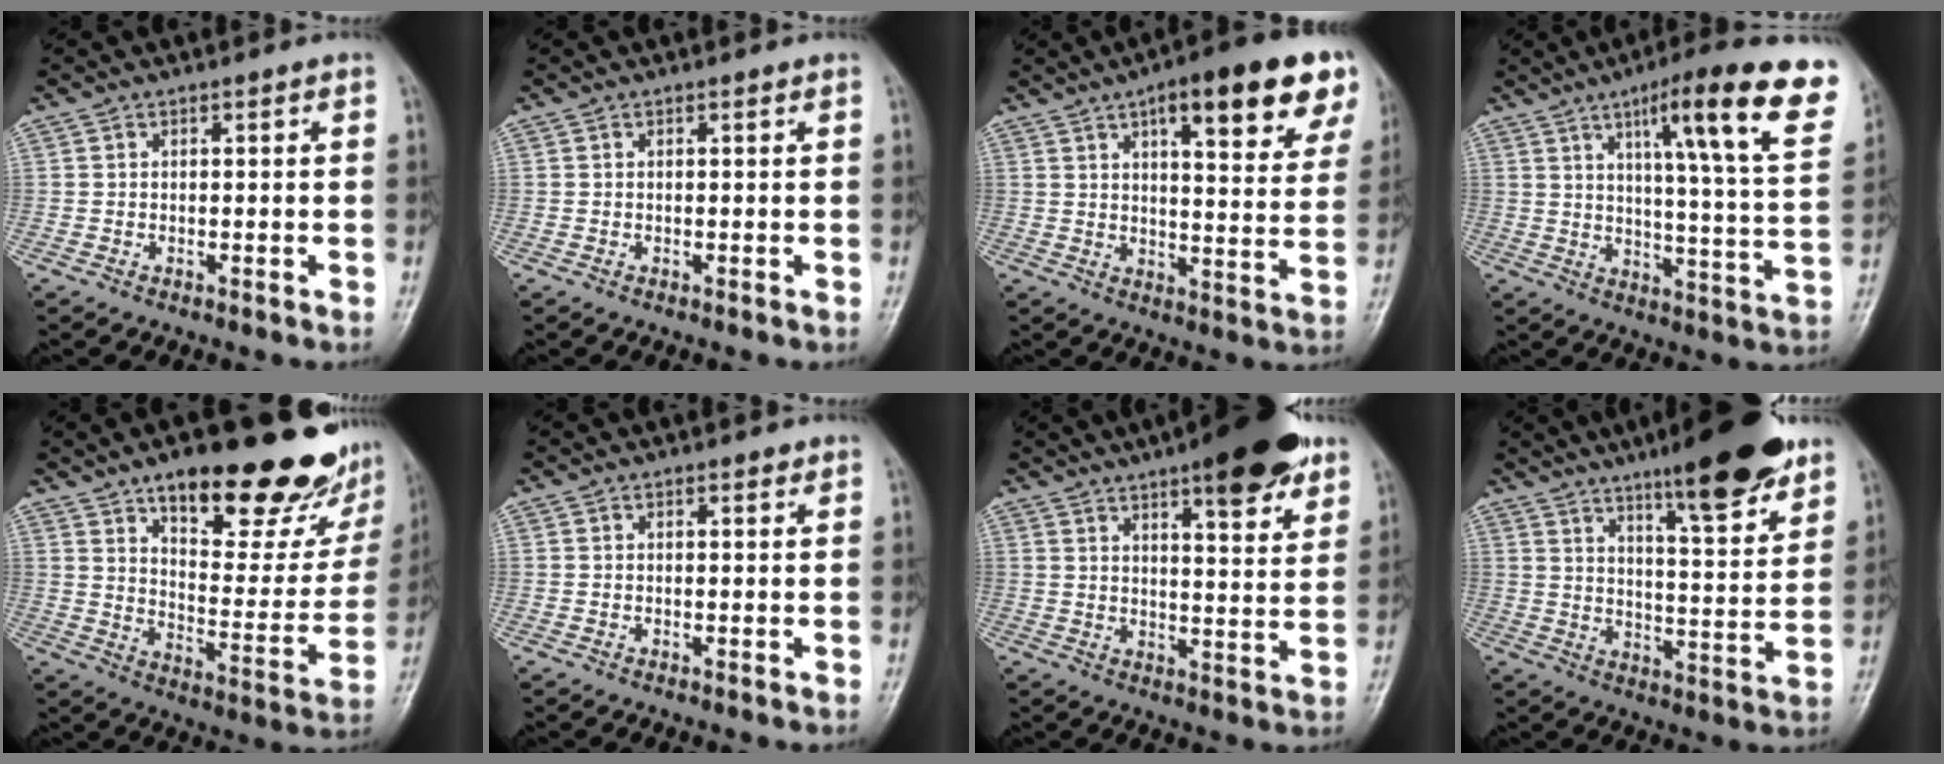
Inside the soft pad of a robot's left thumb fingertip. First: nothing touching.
{"total": 0.0}
{"total": 19.3, "force": [10.8, 5.3, 15.1], "torque": [-0.167, -0.035, 0.140]}
{"total": 21.4, "force": [11.2, 3.1, 18.0], "torque": [-0.226, -0.036, 0.153]}
{"total": 27.1, "force": [17.1, 9.6, 18.7], "torque": [-0.211, -0.073, 0.248]}
{"total": 0.8, "force": [0.6, 0.3, 0.4], "torque": [-0.006, -0.004, 0.007]}
{"total": 15.3, "force": [9.6, 4.0, 11.2], "torque": [-0.127, -0.042, 0.134]}
{"total": 16.6, "force": [11.2, 3.2, 11.8], "torque": [-0.149, -0.062, 0.172]}